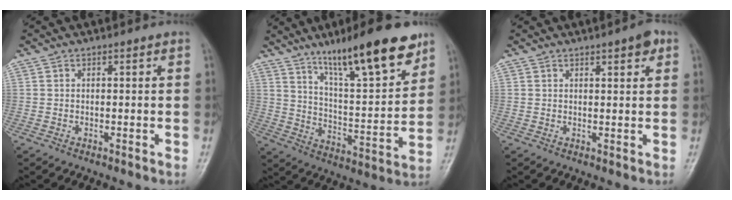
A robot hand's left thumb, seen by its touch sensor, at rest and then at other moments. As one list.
[{"total": 19.1, "force": [12.9, 4.0, 13.5], "torque": [-0.181, -0.066, 0.212]}, {"total": 3.2, "force": [1.8, 0.9, 2.5], "torque": [-0.027, -0.006, 0.022]}]